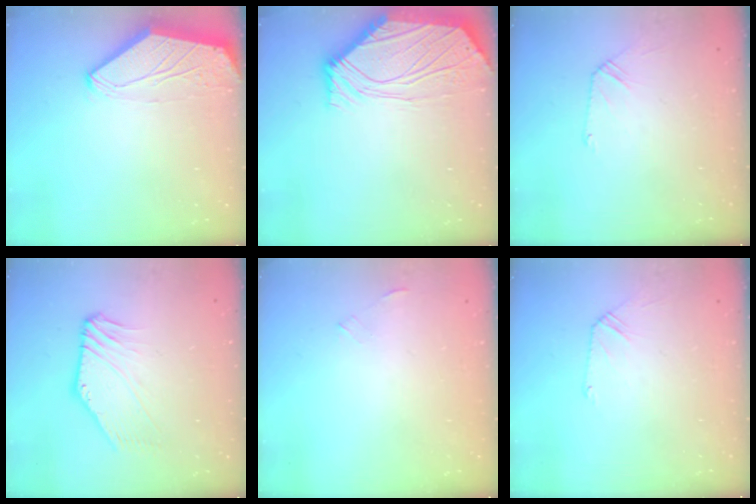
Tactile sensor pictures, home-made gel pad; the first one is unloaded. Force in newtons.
{"total": 10.5, "press": 10.4, "slide": 1.4}
{"total": 4.4, "press": 4.3, "slide": 0.8}
{"total": 1.7, "press": 1.7, "slide": 0.5}
{"total": 0.0}
{"total": 4.4, "press": 4.3, "slide": 0.8}